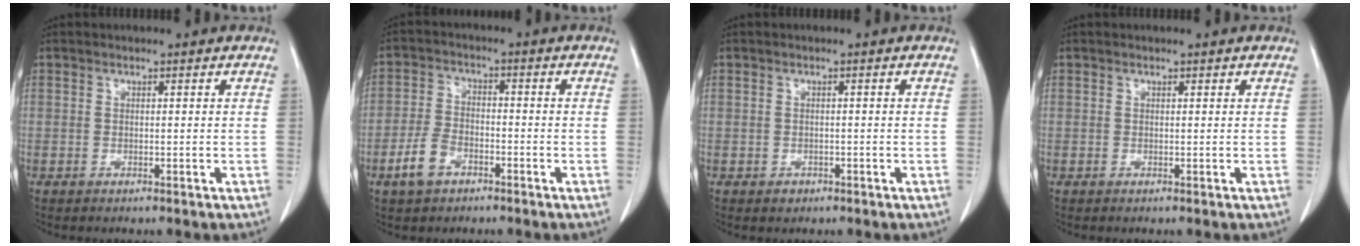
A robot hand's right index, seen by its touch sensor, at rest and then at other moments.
{"total": 5.7, "force": [-3.3, 3.2, 3.4], "torque": [-0.081, 0.005, -0.063]}
{"total": 1.1, "force": [-0.7, 0.9, 0.2], "torque": [-0.003, 0.002, -0.008]}
{"total": 0.0}